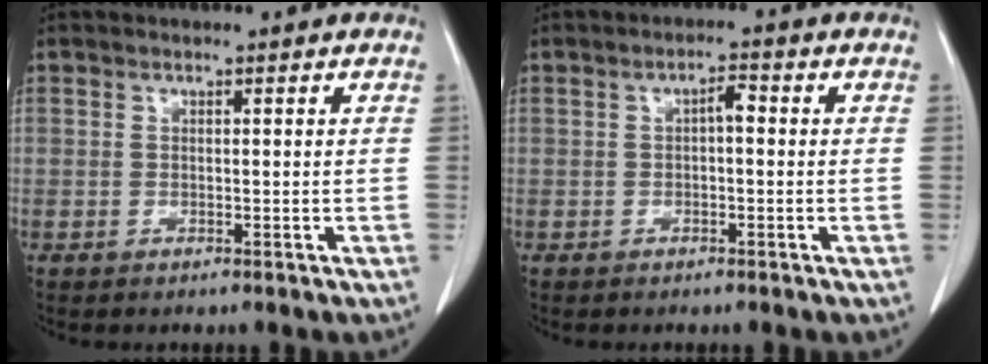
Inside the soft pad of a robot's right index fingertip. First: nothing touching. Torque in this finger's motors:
{"motor_torque": [0.31, 0.00, 0.03, 0.01]}